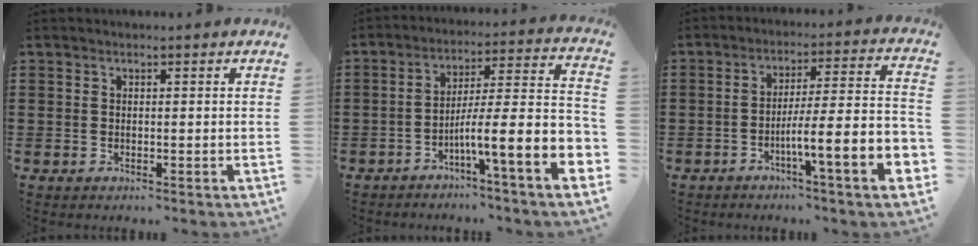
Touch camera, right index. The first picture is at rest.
{"total": 9.4, "force": [-3.4, 0.1, 8.7], "torque": [-0.150, -0.039, -0.075]}
{"total": 8.9, "force": [-3.8, 0.2, 8.1], "torque": [-0.133, -0.032, -0.076]}